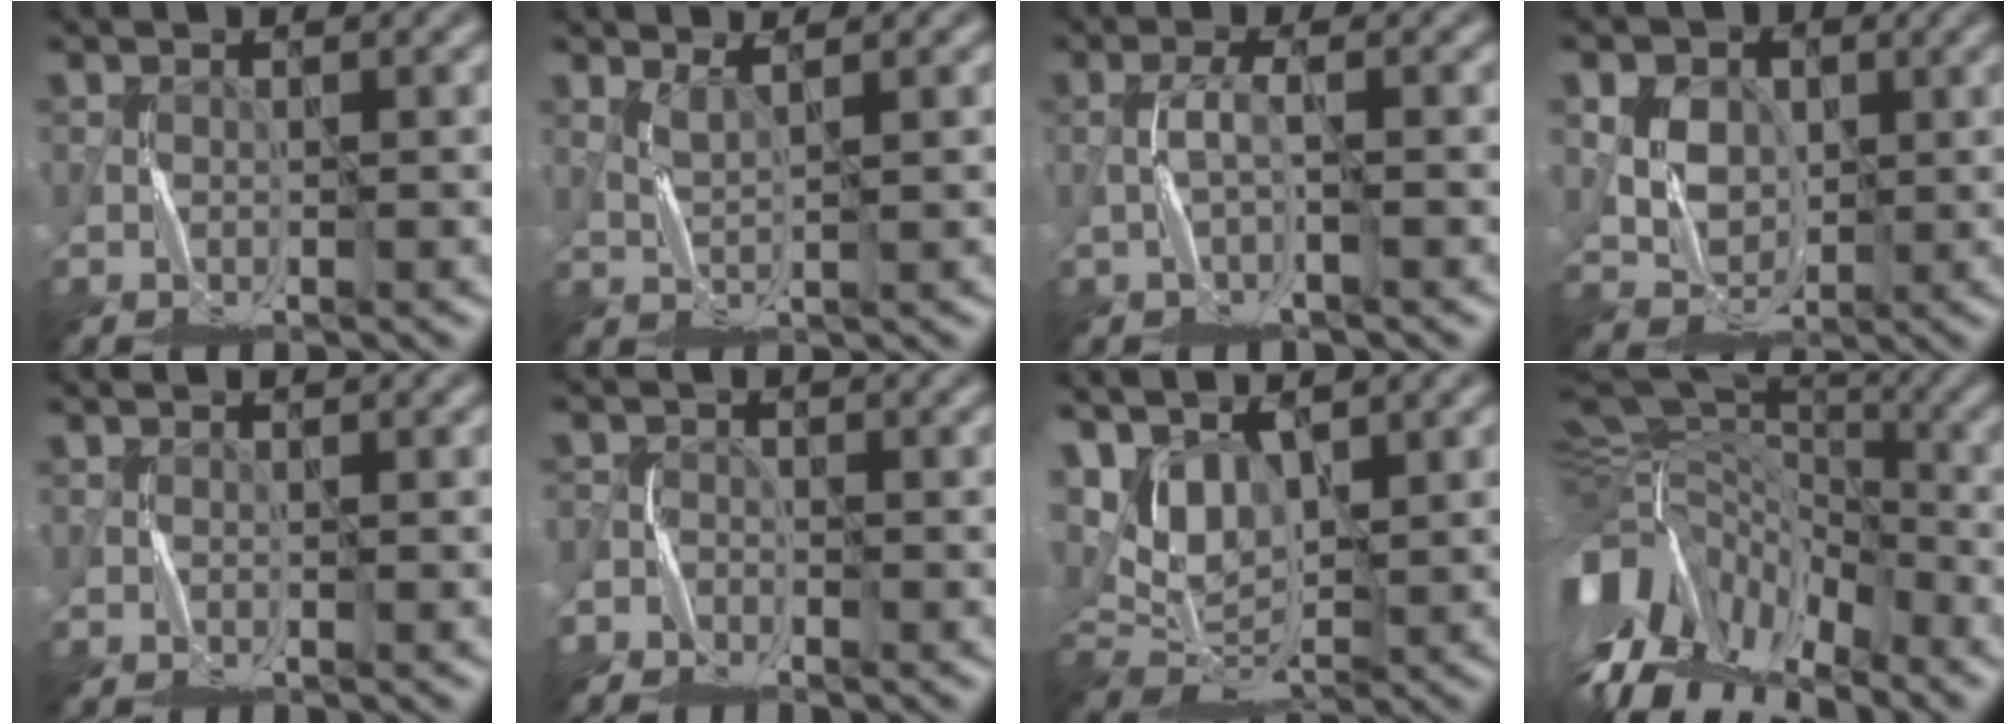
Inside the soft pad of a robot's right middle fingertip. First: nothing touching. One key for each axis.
{"total": 0.8, "fx": 0.6, "fy": 0.0, "fz": 0.5, "tx": -0.019, "ty": -0.006, "tz": 0.018}
{"total": 1.3, "fx": -0.7, "fy": -0.1, "fz": 1.1, "tx": -0.026, "ty": 0.009, "tz": -0.015}
{"total": 5.5, "fx": 1.5, "fy": 4.5, "fz": 2.7, "tx": -0.051, "ty": 0.003, "tz": 0.026}
{"total": 0.0}
{"total": 2.8, "fx": -2.5, "fy": 1.3, "fz": -0.3, "tx": 0.013, "ty": 0.003, "tz": -0.046}
{"total": 5.8, "fx": 2.1, "fy": 3.2, "fz": 4.4, "tx": -0.094, "ty": -0.005, "tz": 0.044}
{"total": 15.7, "fx": -6.7, "fy": 9.4, "fz": 10.6, "tx": -0.220, "ty": 0.007, "tz": -0.089}